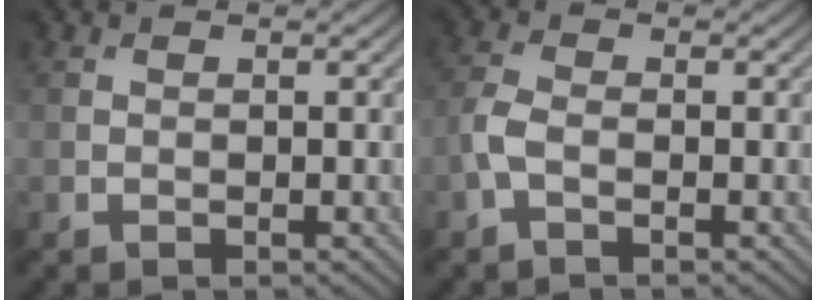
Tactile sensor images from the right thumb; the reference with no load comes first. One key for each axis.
{"total": 2.7, "fx": -1.1, "fy": 1.2, "fz": 2.1, "tx": -0.060, "ty": 0.001, "tz": -0.031}